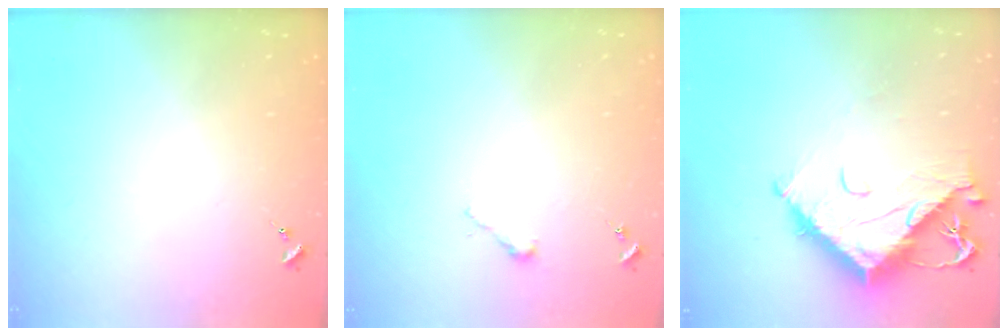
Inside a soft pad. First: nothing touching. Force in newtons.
{"total": 2.5, "press": 2.5, "slide": 0.2}
{"total": 17.1, "press": 17.0, "slide": 1.9}